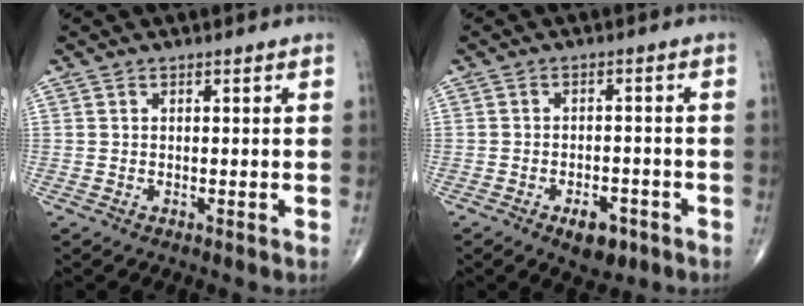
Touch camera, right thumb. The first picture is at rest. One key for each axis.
{"total": 5.5, "fx": -3.1, "fy": 3.0, "fz": 3.5, "tx": -0.038, "ty": 0.013, "tz": -0.041}